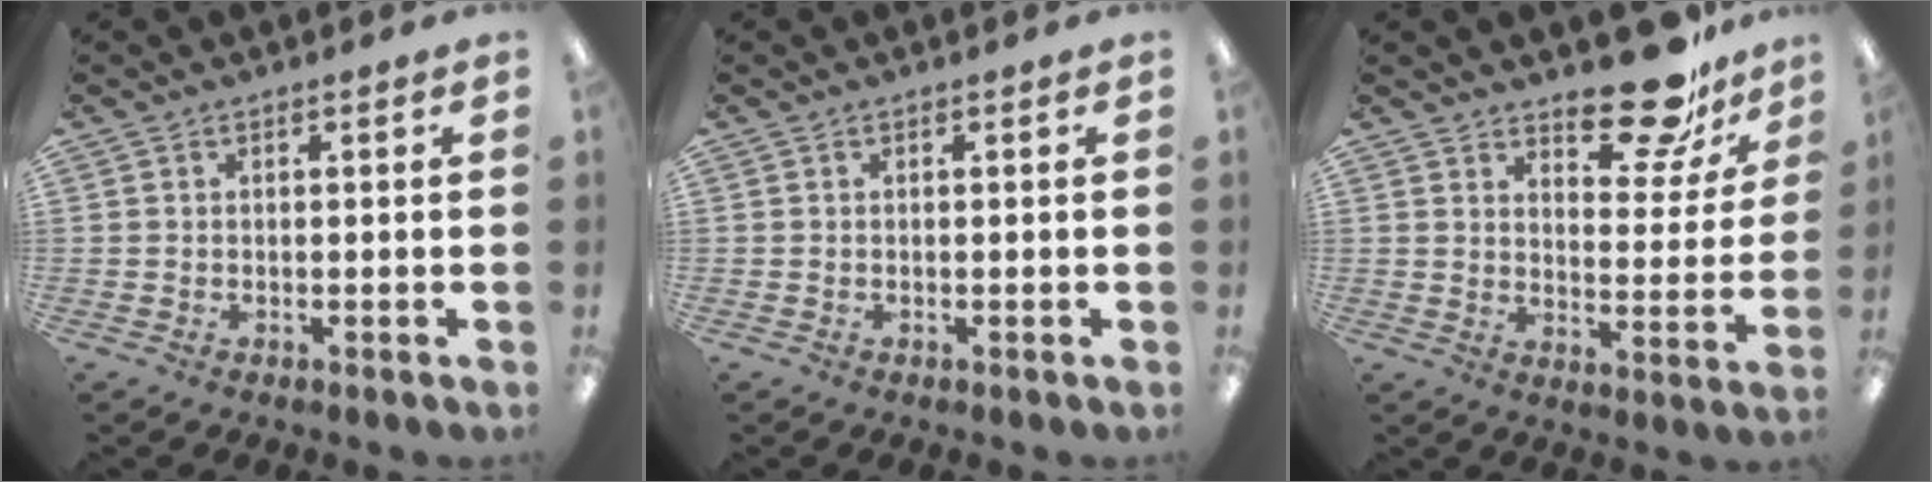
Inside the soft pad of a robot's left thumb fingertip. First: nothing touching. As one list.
[{"total": 0.0}, {"total": 15.6, "force": [12.1, 6.4, 7.3], "torque": [-0.077, -0.090, 0.207]}]